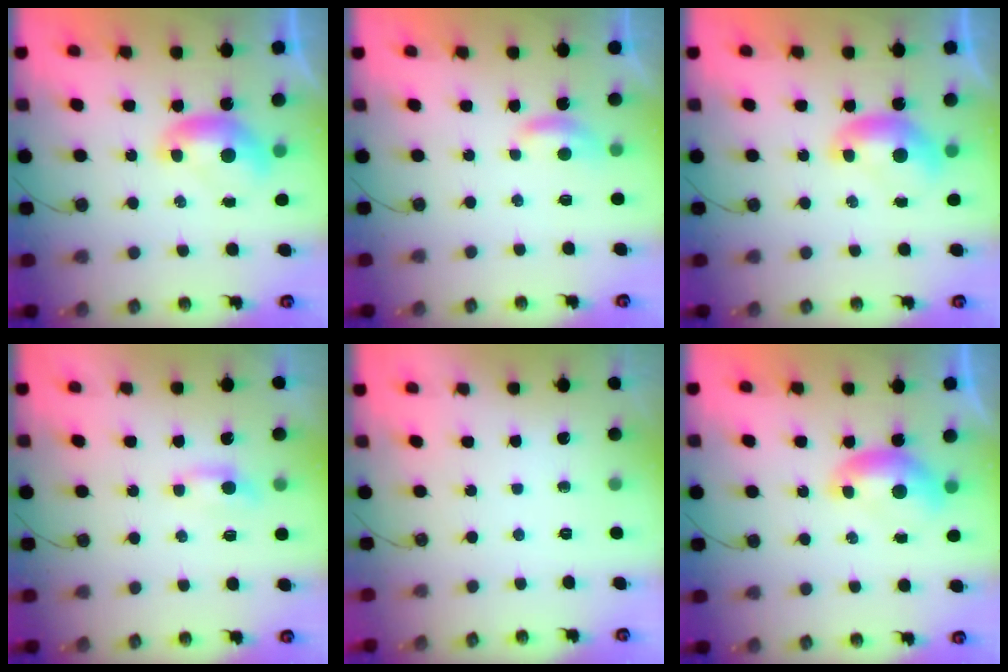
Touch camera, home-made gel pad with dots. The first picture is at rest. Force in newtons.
{"total": 1.7, "press": 1.6, "slide": 0.5}
{"total": 0.0}
{"total": 1.3, "press": 1.2, "slide": 0.4}
{"total": 0.0}
{"total": 0.0}